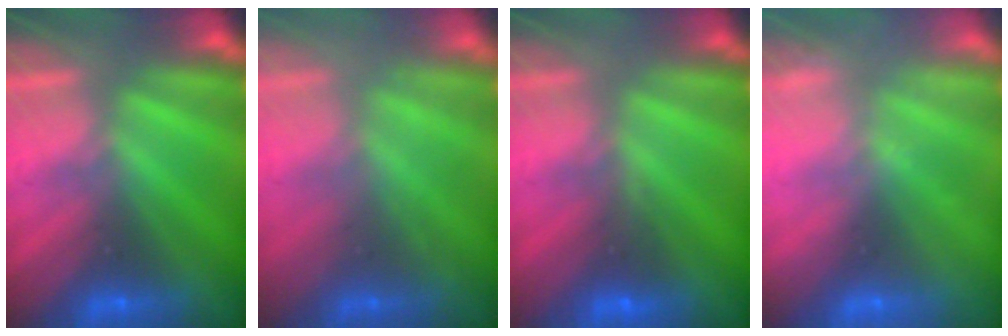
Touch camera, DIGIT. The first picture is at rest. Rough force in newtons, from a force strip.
{"total": 2.2}
{"total": 2.9}
{"total": 2.3}